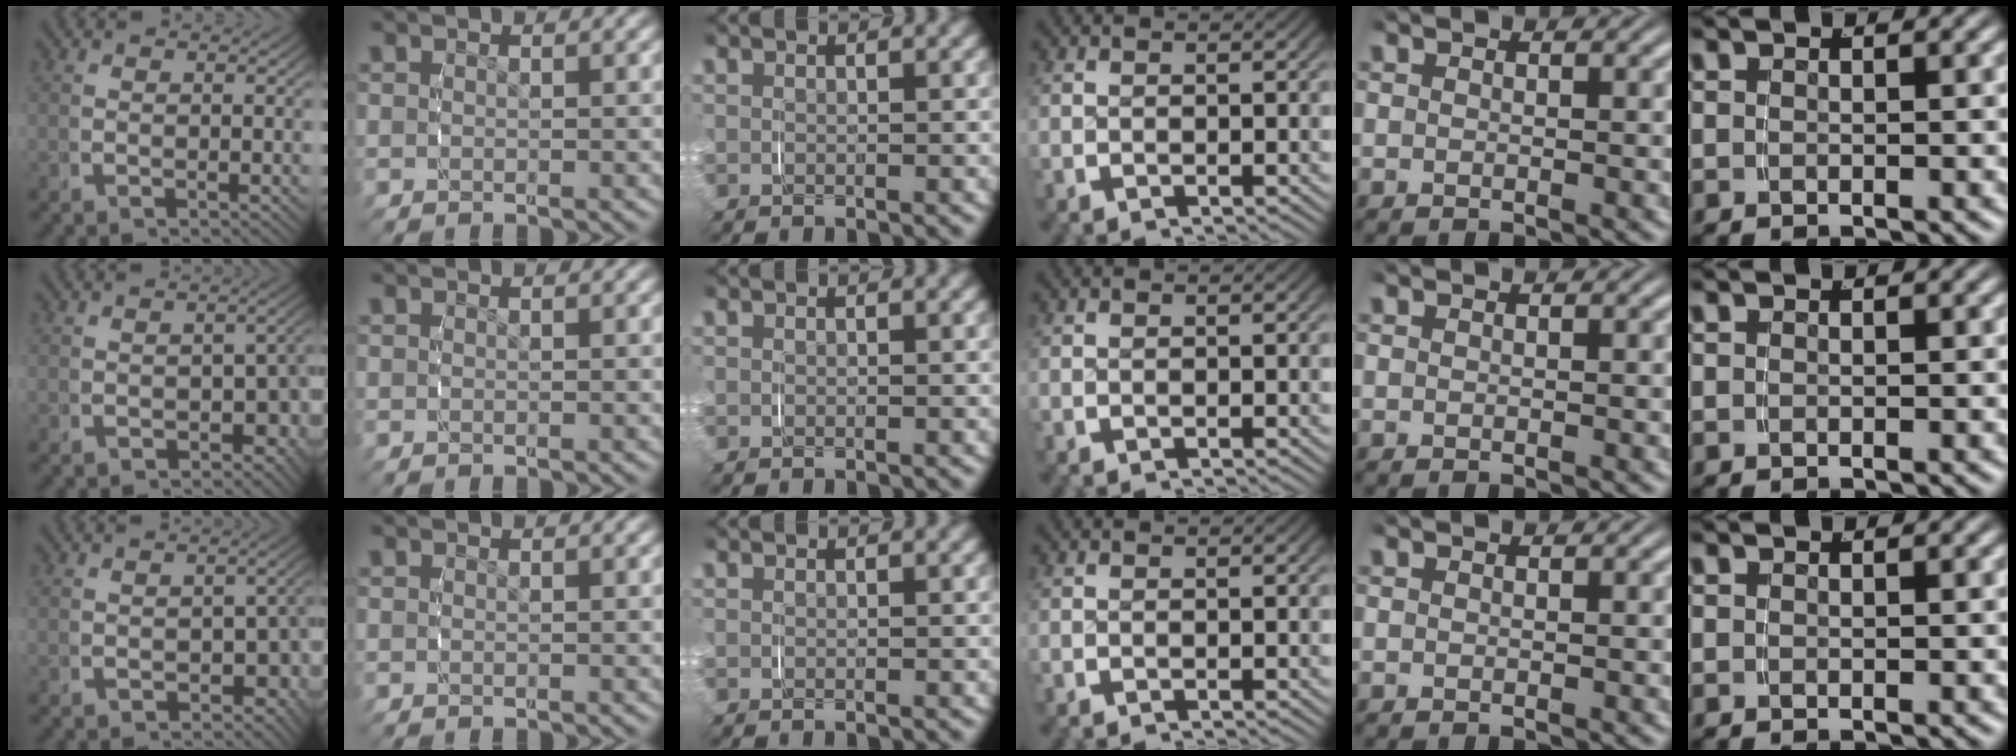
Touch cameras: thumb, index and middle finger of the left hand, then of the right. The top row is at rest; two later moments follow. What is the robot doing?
{"motion": "grasp_and_lifting", "object": "string"}